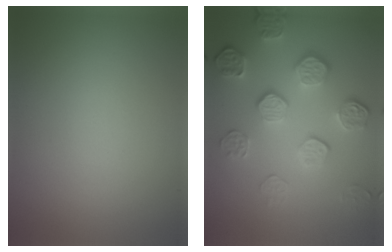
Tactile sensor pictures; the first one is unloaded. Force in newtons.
{"total": 5.3, "press": 4.1, "slide": 3.5}